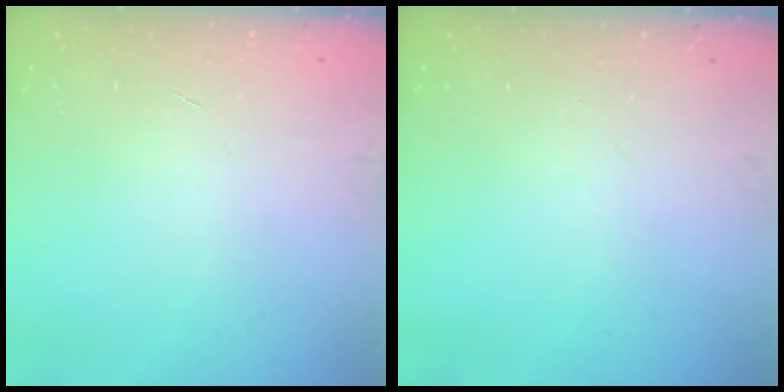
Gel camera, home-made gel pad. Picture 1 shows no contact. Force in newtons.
{"total": 0.0}